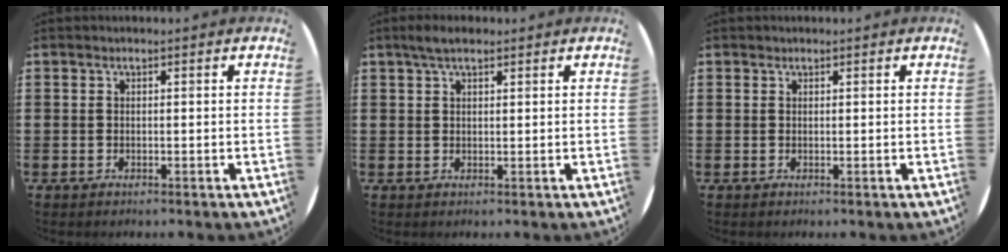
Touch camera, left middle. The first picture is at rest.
{"total": 2.4, "force": [1.8, 0.8, 1.5], "torque": [-0.024, 0.004, 0.030]}
{"total": 0.0}